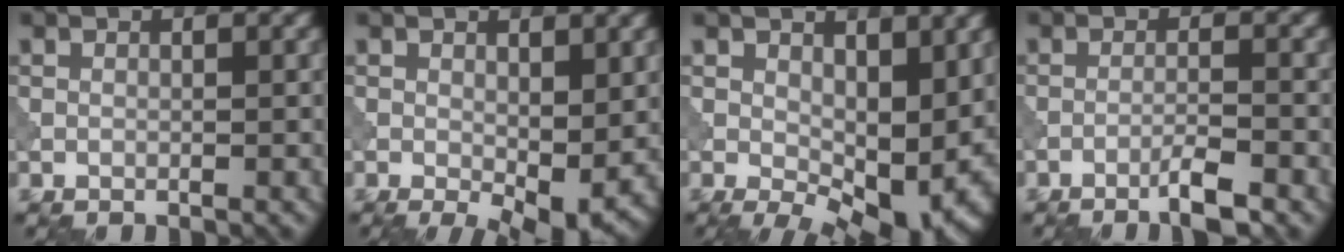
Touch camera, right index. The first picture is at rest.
{"total": 4.6, "force": [-0.4, 2.0, 4.1], "torque": [-0.060, -0.015, -0.001]}
{"total": 9.9, "force": [0.6, 5.4, 8.2], "torque": [-0.117, -0.022, 0.021]}
{"total": 2.7, "force": [-1.7, 0.1, 2.0], "torque": [-0.033, 0.007, -0.039]}